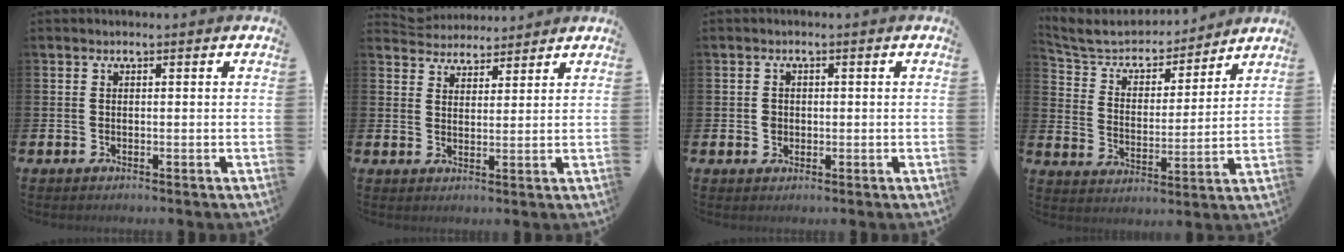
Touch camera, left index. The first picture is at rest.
{"total": 4.2, "force": [4.0, 1.0, -0.5], "torque": [-0.010, -0.019, 0.074]}
{"total": 1.5, "force": [0.1, 1.4, 0.5], "torque": [0.001, 0.006, -0.003]}
{"total": 6.9, "force": [6.4, 2.5, 0.9], "torque": [-0.058, -0.047, 0.110]}